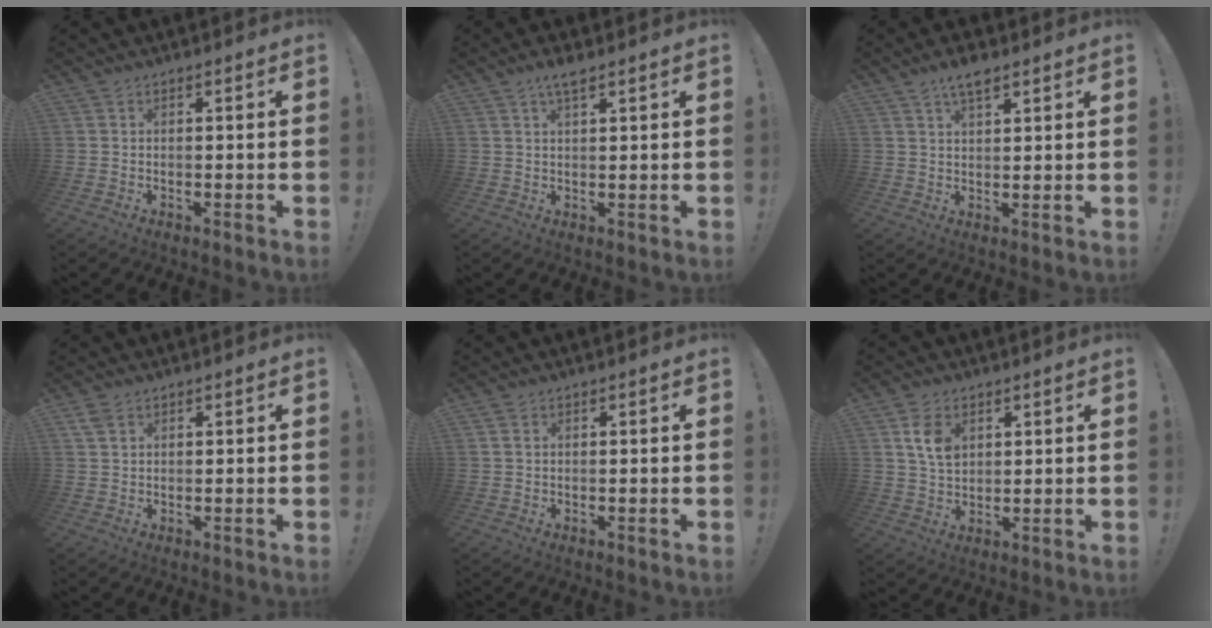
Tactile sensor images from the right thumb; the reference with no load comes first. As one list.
[{"total": 3.7, "force": [2.6, 0.7, 2.6], "torque": [-0.039, -0.013, 0.042]}, {"total": 5.5, "force": [3.9, 1.7, 3.5], "torque": [-0.051, -0.020, 0.065]}, {"total": 2.8, "force": [1.5, 1.6, 1.7], "torque": [-0.030, -0.001, 0.028]}, {"total": 0.9, "force": [0.3, 0.6, 0.5], "torque": [-0.006, -0.001, 0.005]}, {"total": 8.0, "force": [3.0, 5.6, 4.8], "torque": [-0.069, -0.004, 0.056]}]